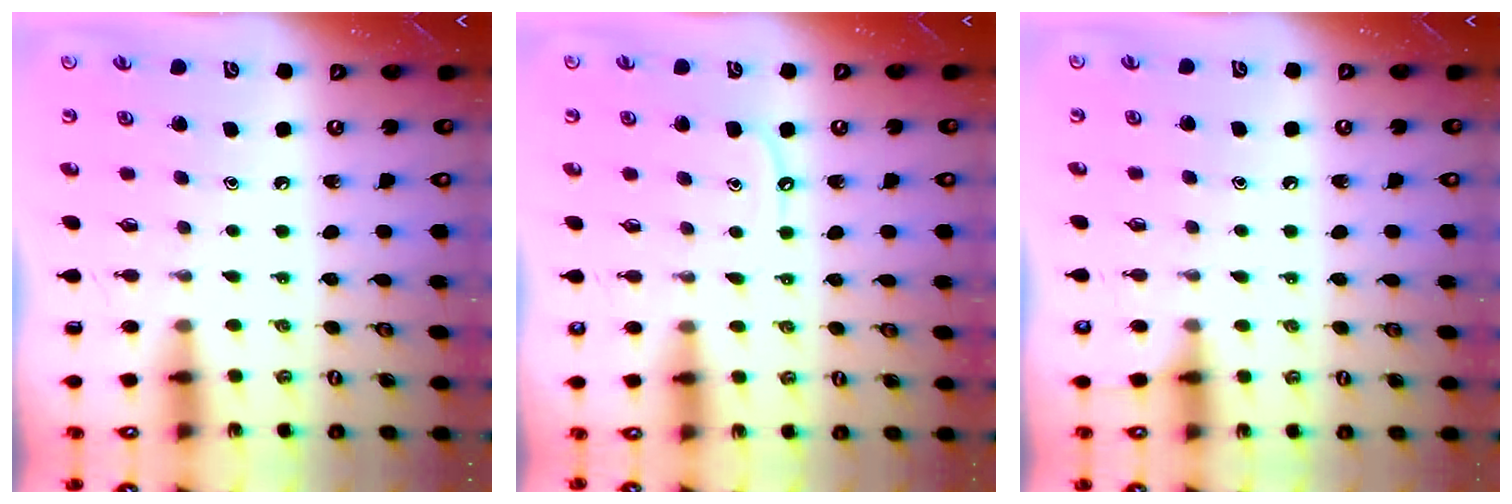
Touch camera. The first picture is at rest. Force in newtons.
{"total": 6.6, "press": 6.5, "slide": 0.6}
{"total": 3.6, "press": 3.6, "slide": 0.4}